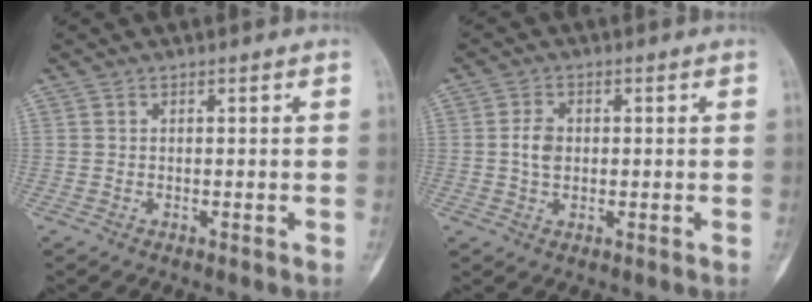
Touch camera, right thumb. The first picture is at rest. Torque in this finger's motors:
{"motor_torque": [0.10, 1.10, 0.22, -0.19, -0.01]}